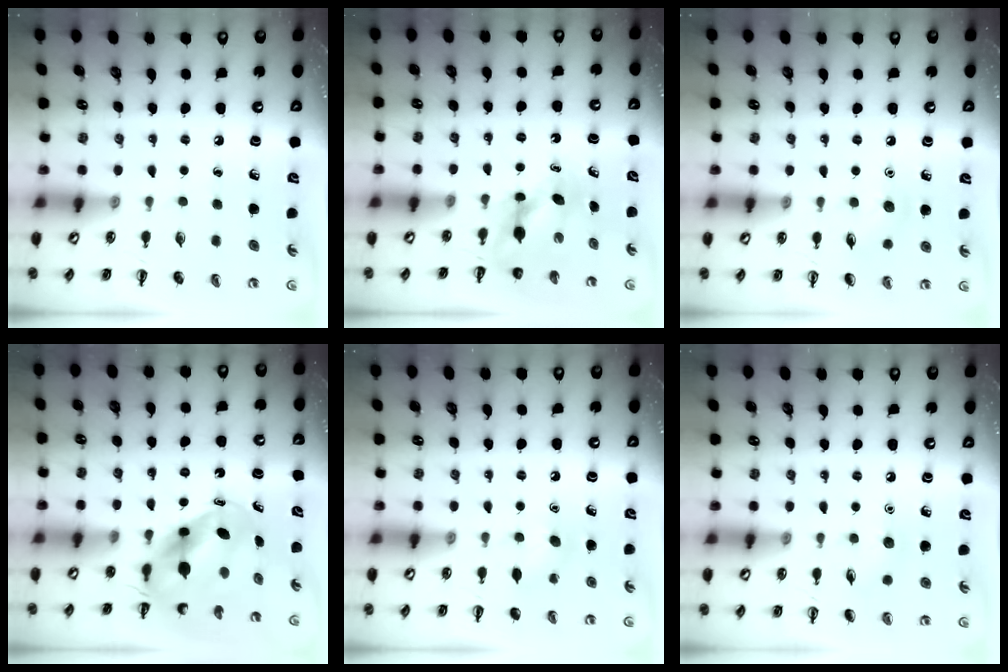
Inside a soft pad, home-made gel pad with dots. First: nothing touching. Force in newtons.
{"total": 5.0, "press": 5.0, "slide": 0.3}
{"total": 5.8, "press": 5.6, "slide": 1.6}
{"total": 5.8, "press": 5.7, "slide": 1.3}
{"total": 3.8, "press": 3.7, "slide": 0.8}
{"total": 5.4, "press": 5.2, "slide": 1.5}